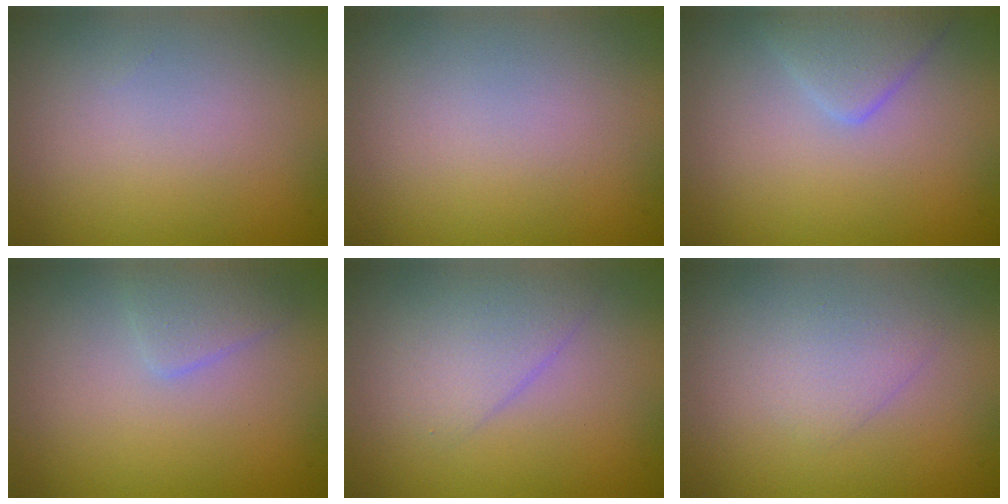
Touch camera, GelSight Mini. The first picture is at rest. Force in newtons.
{"total": 0.0}
{"total": 2.2, "press": 2.2, "slide": 0.1}
{"total": 1.6, "press": 1.6, "slide": 0.0}
{"total": 2.3, "press": 2.3, "slide": 0.2}
{"total": 1.6, "press": 1.6, "slide": 0.0}